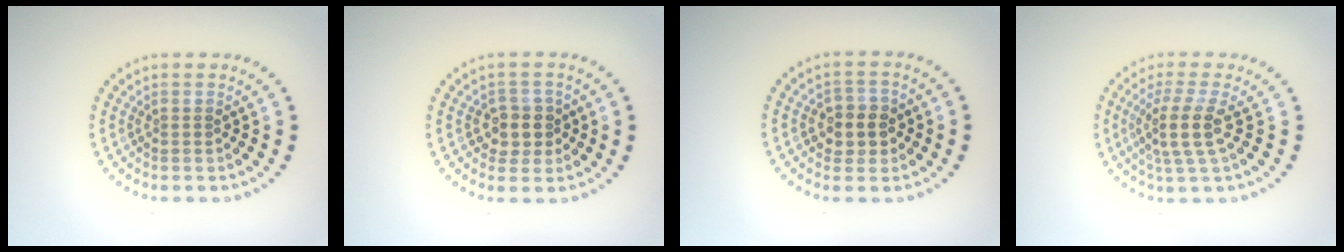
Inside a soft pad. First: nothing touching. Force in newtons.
{"total": 2.5, "press": 2.3, "slide": 0.9}
{"total": 2.7, "press": 2.6, "slide": 0.7}
{"total": 3.5, "press": 2.7, "slide": 2.2}